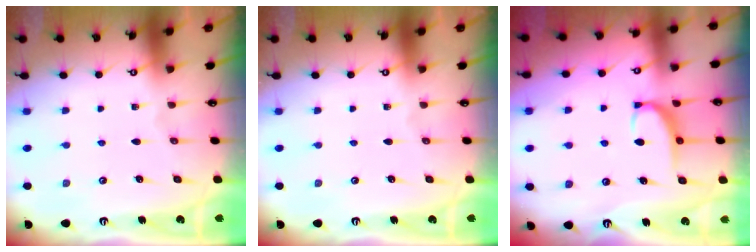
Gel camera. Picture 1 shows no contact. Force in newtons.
{"total": 0.0}
{"total": 2.9, "press": 2.7, "slide": 0.9}